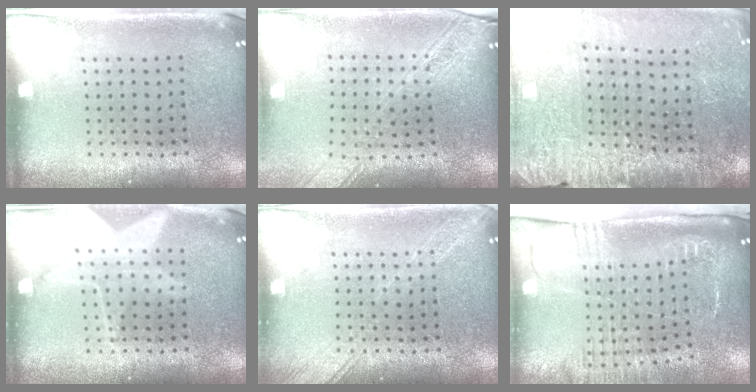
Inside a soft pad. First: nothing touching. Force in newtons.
{"total": 2.1, "press": 1.8, "slide": 1.1}
{"total": 3.0, "press": 3.0, "slide": 0.3}
{"total": 1.3, "press": 1.3, "slide": 0.3}
{"total": 2.7, "press": 2.6, "slide": 0.4}
{"total": 2.7, "press": 2.1, "slide": 1.7}